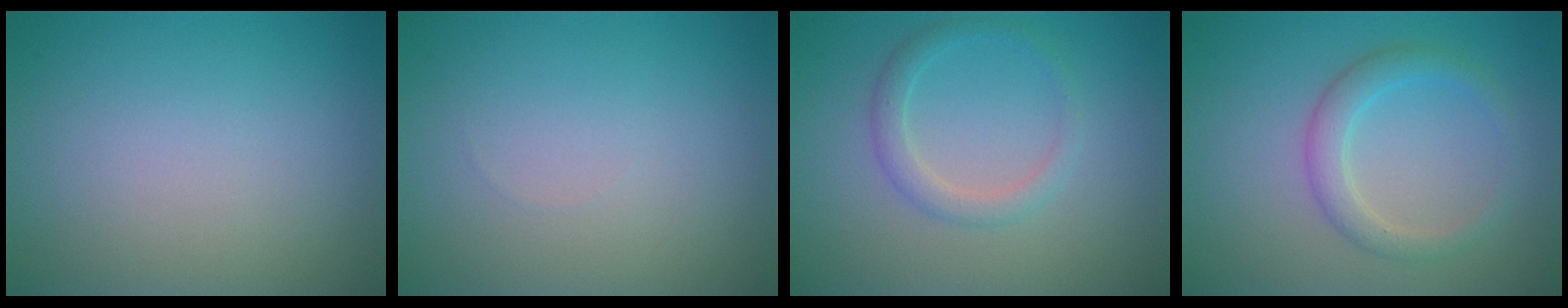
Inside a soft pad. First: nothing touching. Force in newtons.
{"total": 0.0}
{"total": 2.0, "press": 2.0, "slide": 0.0}
{"total": 2.5, "press": 2.5, "slide": 0.1}